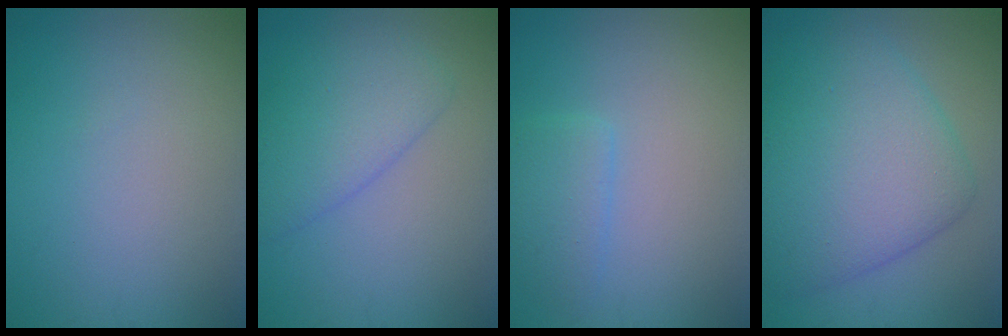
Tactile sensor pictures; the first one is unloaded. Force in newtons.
{"total": 4.0, "press": 4.0, "slide": 0.2}
{"total": 2.1, "press": 2.1, "slide": 0.2}
{"total": 9.0, "press": 9.0, "slide": 0.1}